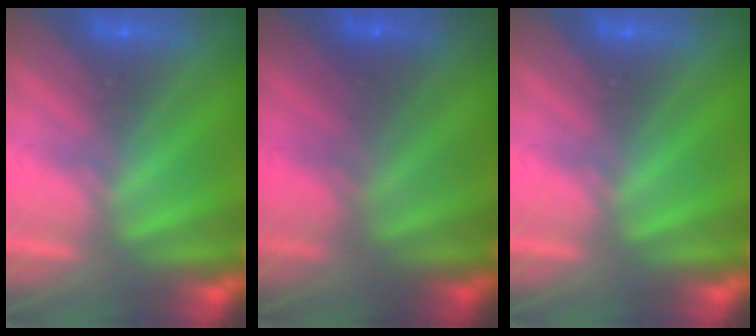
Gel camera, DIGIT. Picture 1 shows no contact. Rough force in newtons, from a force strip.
{"total": 1.9}
{"total": 0.0}